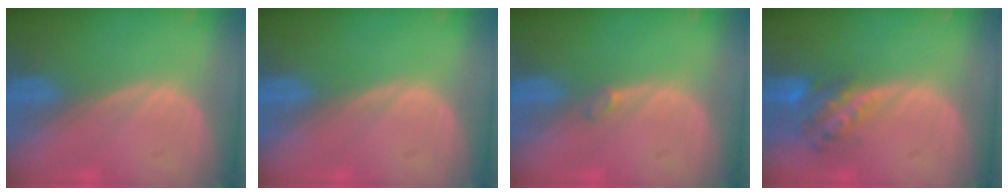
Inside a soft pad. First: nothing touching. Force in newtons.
{"total": 0.0}
{"total": 0.9, "press": 0.8, "slide": 0.2}
{"total": 5.7, "press": 5.0, "slide": 2.8}